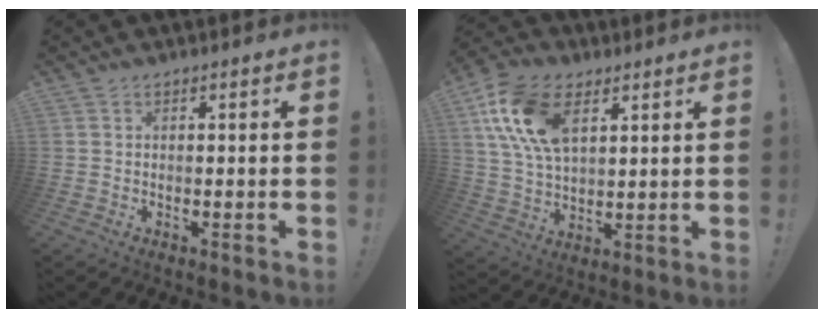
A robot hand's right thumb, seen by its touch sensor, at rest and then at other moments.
{"total": 17.9, "force": [7.4, 10.9, 12.1], "torque": [-0.240, -0.020, 0.136]}